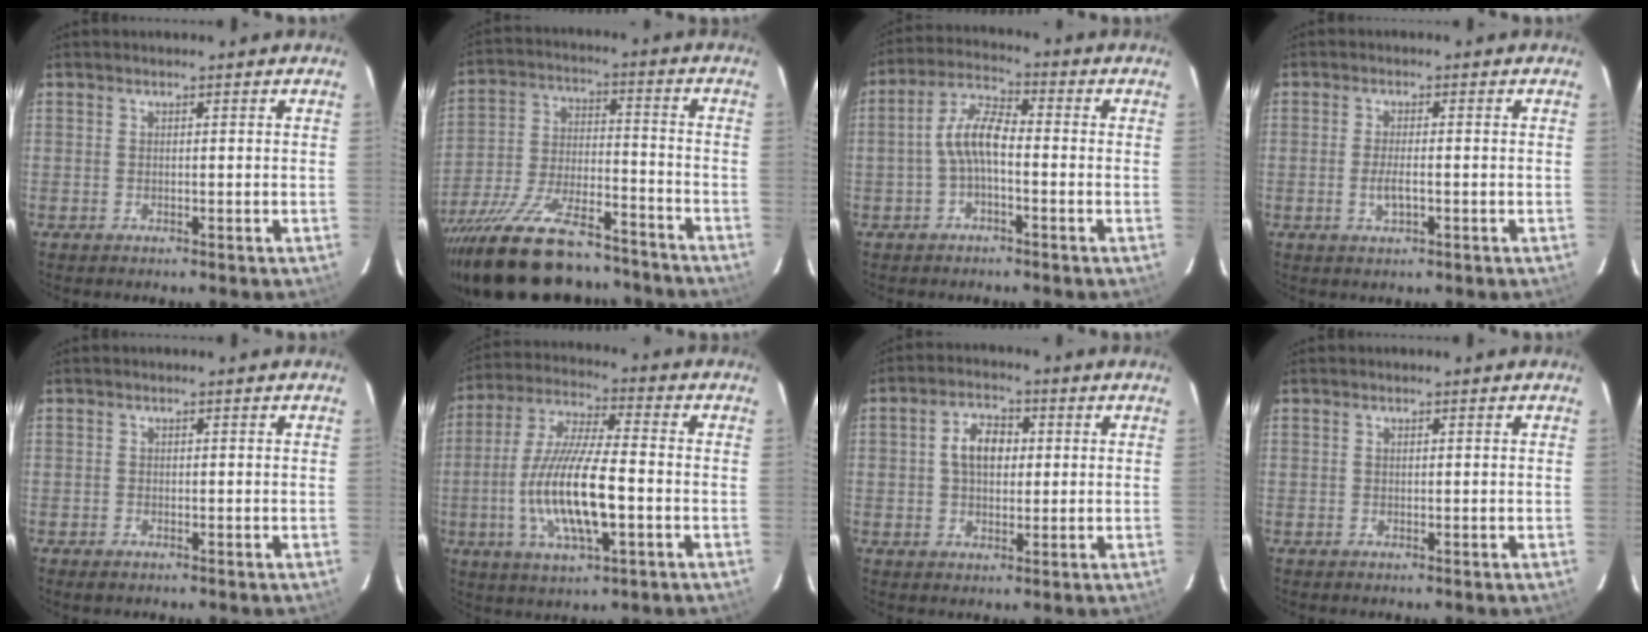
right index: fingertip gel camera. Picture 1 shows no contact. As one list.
[{"total": 25.3, "force": [-20.4, 8.4, 12.4], "torque": [-0.243, -0.028, -0.312]}, {"total": 6.7, "force": [-1.6, 2.5, 6.0], "torque": [-0.129, 0.020, -0.034]}, {"total": 3.3, "force": [-1.0, 1.0, 3.0], "torque": [-0.060, -0.004, -0.017]}, {"total": 0.9, "force": [-0.7, 0.5, 0.4], "torque": [-0.006, -0.001, -0.013]}, {"total": 15.9, "force": [-3.6, 3.9, 15.0], "torque": [-0.303, -0.008, -0.068]}, {"total": 6.3, "force": [0.9, 4.2, 4.6], "torque": [-0.083, 0.018, 0.017]}, {"total": 0.0}]